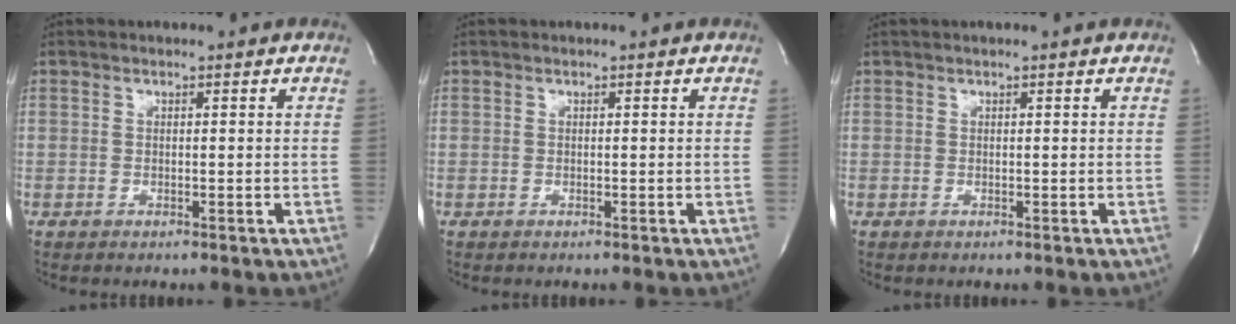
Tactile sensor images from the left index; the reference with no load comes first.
{"total": 0.0}
{"total": 0.0}